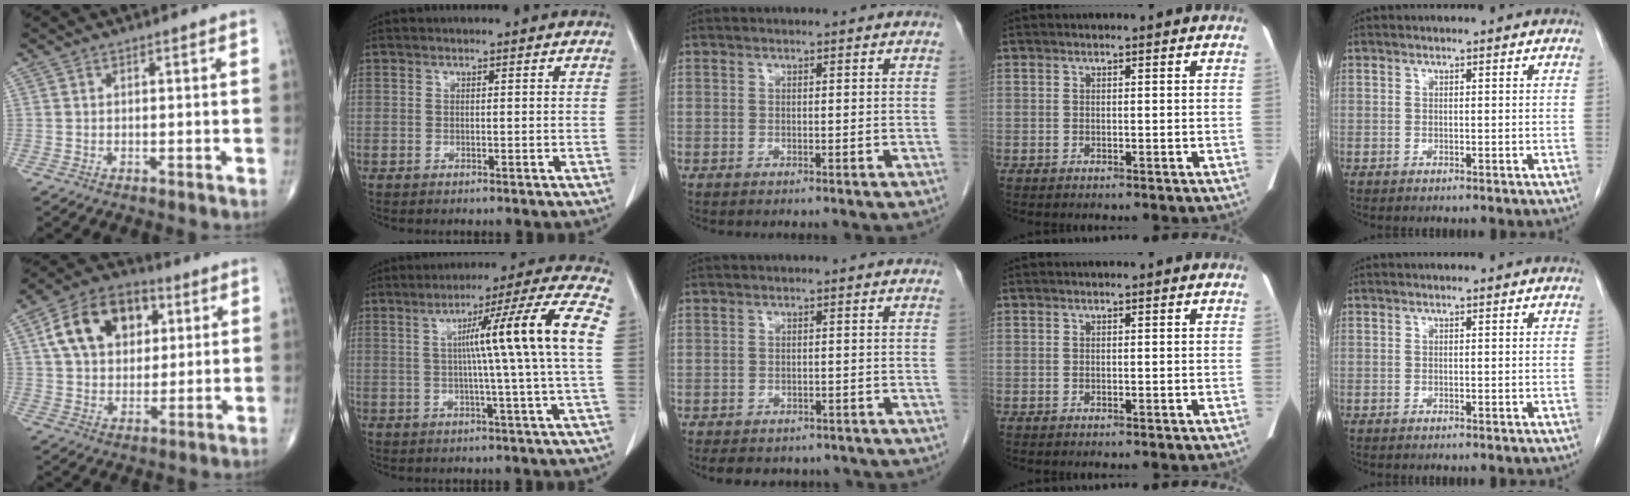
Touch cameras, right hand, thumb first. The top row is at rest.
{"thumb": {"total": 16.1, "force": [5.3, 11.1, 10.4], "torque": [-0.152, 0.005, 0.087]}, "index": {"total": 13.8, "force": [1.8, -2.5, 13.5], "torque": [-0.193, 0.011, 0.024]}, "middle": {"total": 9.1, "force": [-7.7, 4.0, 2.8], "torque": [-0.042, 0.004, -0.083]}}